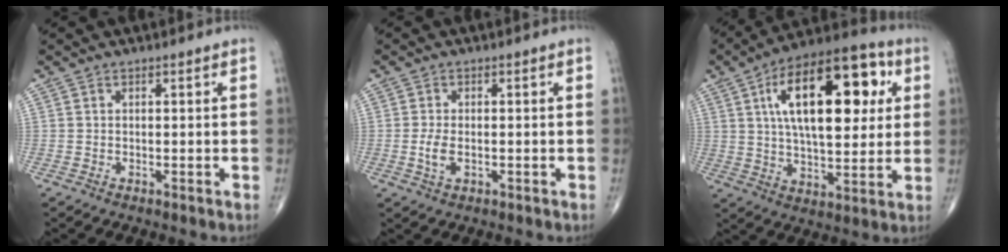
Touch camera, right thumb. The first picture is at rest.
{"total": 3.2, "force": [-0.6, 1.6, 2.7], "torque": [-0.058, -0.003, -0.012]}
{"total": 24.0, "force": [6.4, 11.2, 20.2], "torque": [-0.294, 0.004, 0.092]}